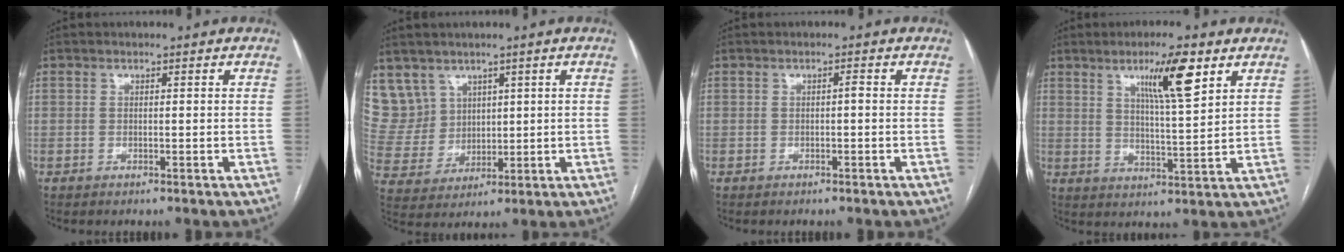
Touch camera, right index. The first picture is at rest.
{"total": 8.3, "force": [5.1, 6.6, 0.3], "torque": [-0.018, 0.028, 0.120]}
{"total": 0.7, "force": [-0.1, 0.1, 0.7], "torque": [-0.011, 0.002, -0.003]}
{"total": 9.1, "force": [4.9, 0.6, 7.7], "torque": [-0.130, -0.003, 0.081]}